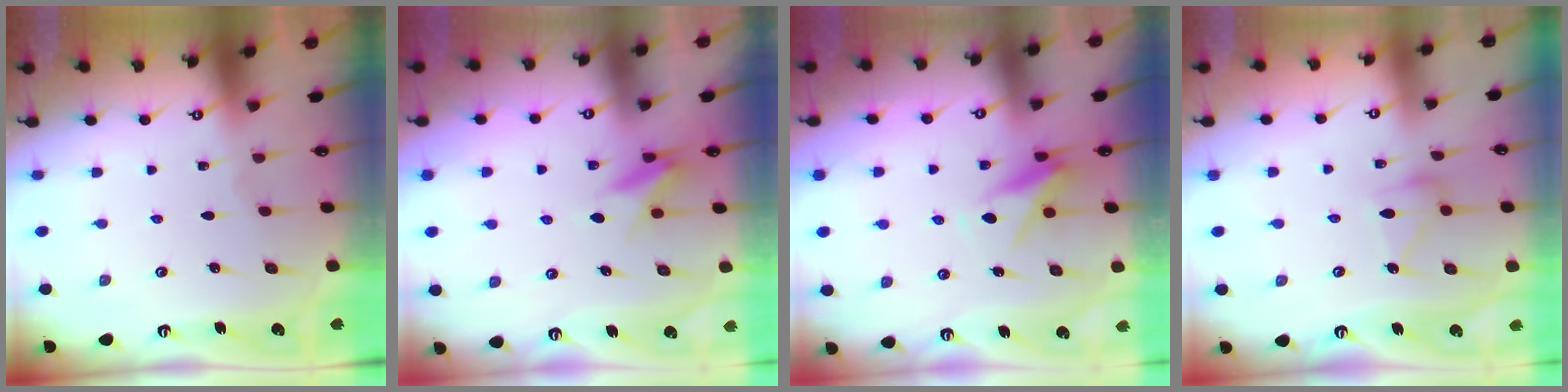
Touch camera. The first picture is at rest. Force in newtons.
{"total": 8.4, "press": 8.3, "slide": 1.5}
{"total": 7.1, "press": 7.0, "slide": 1.3}
{"total": 12.3, "press": 12.3, "slide": 0.6}